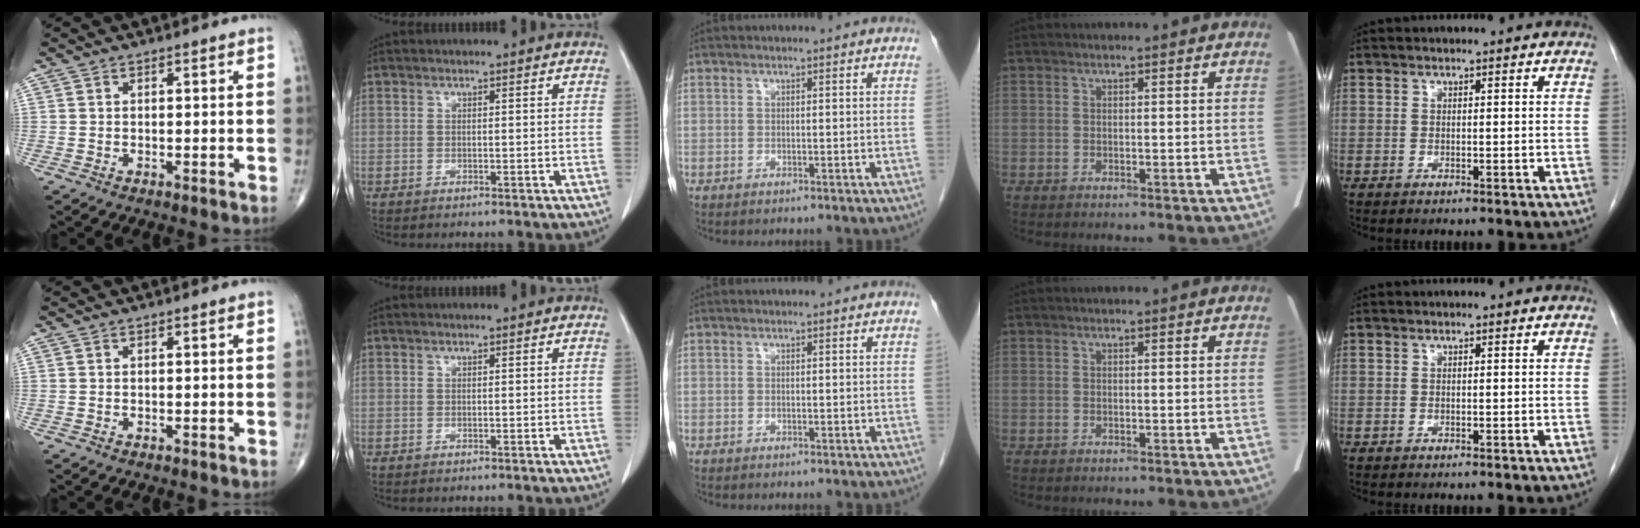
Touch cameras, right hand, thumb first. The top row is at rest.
{}